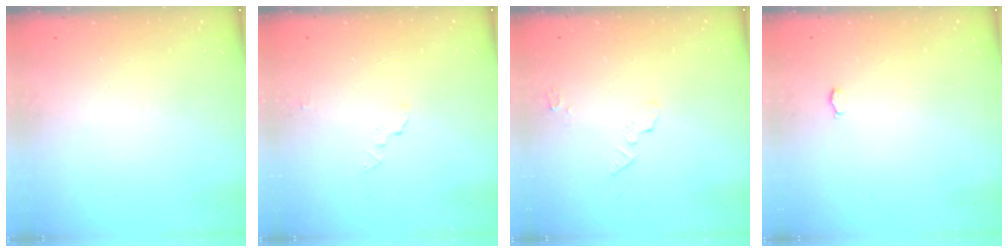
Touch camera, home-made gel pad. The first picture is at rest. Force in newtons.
{"total": 2.9, "press": 2.9, "slide": 0.3}
{"total": 4.7, "press": 3.6, "slide": 3.1}
{"total": 2.8, "press": 2.8, "slide": 0.3}